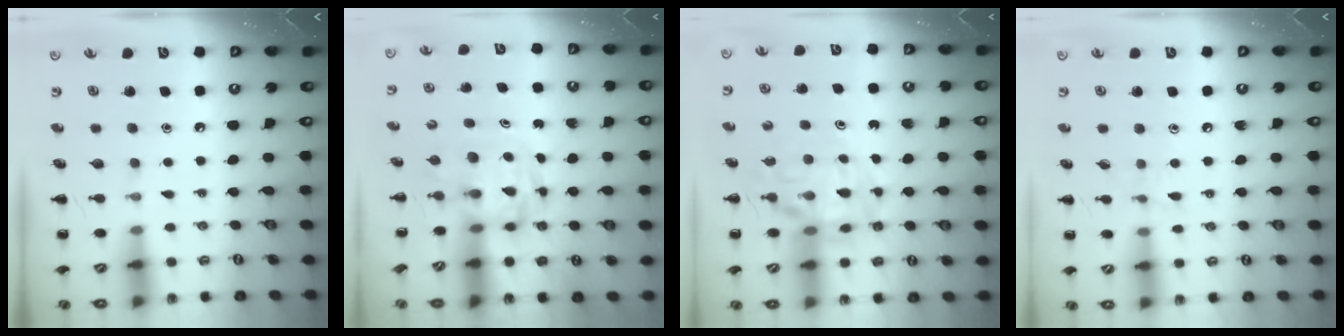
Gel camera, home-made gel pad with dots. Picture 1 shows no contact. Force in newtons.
{"total": 3.5, "press": 3.5, "slide": 0.6}
{"total": 11.2, "press": 10.8, "slide": 3.1}
{"total": 5.4, "press": 5.2, "slide": 1.6}